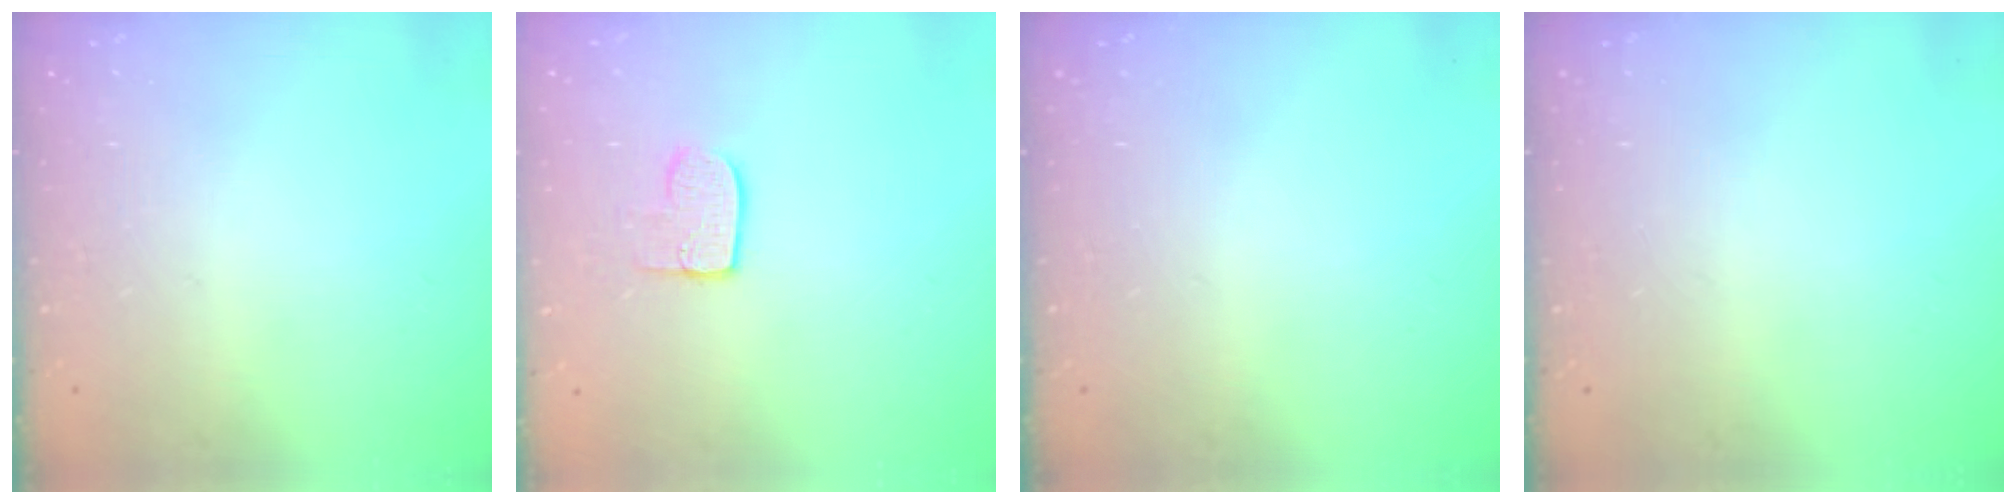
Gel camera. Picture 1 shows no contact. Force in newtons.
{"total": 6.9, "press": 6.9, "slide": 0.2}
{"total": 0.0}
{"total": 0.0}